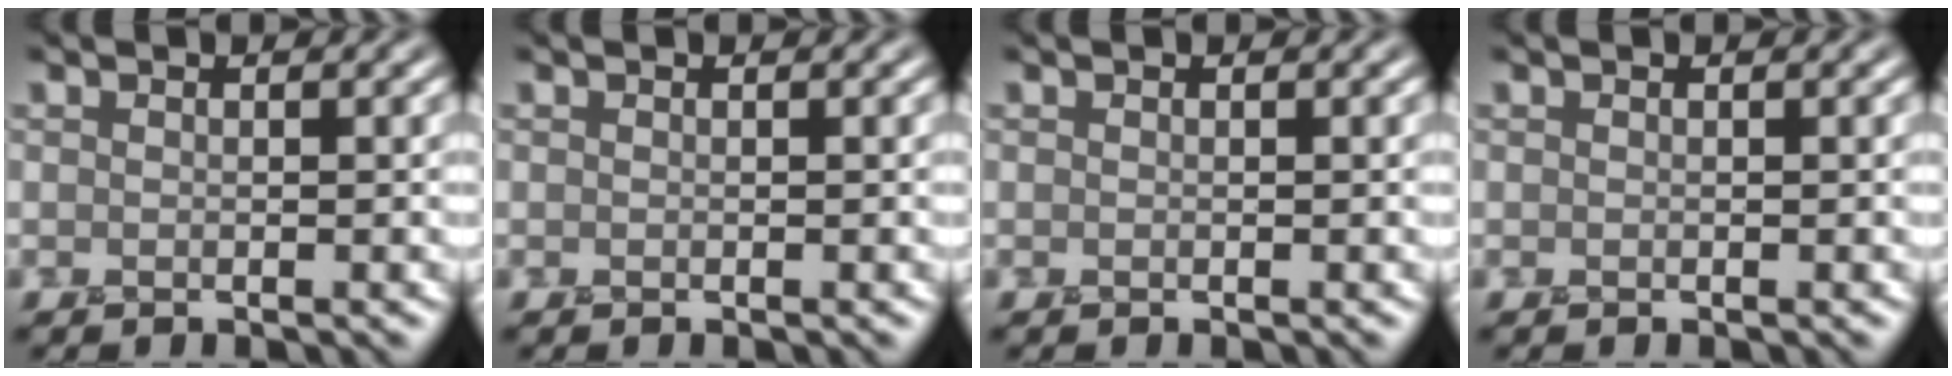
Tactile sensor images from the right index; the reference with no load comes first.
{"total": 0.0}
{"total": 0.0}
{"total": 0.0}